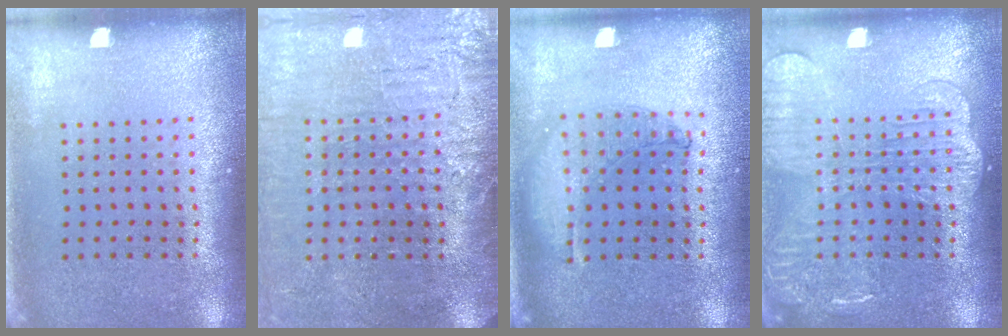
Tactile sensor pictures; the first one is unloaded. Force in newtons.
{"total": 4.0, "press": 3.6, "slide": 1.7}
{"total": 1.0, "press": 0.9, "slide": 0.3}
{"total": 3.5, "press": 3.4, "slide": 0.5}